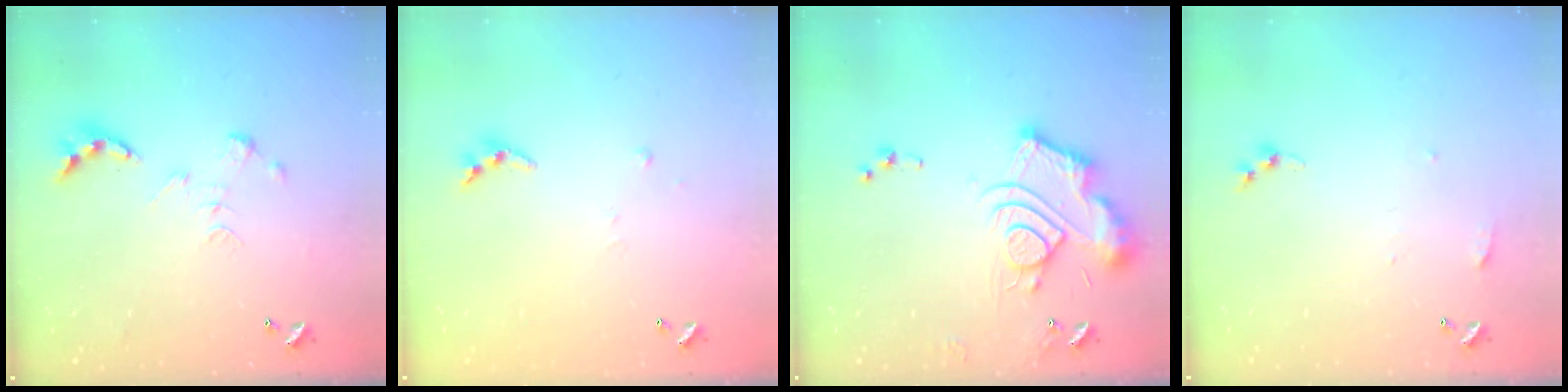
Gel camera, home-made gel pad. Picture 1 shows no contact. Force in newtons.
{"total": 4.4, "press": 4.4, "slide": 0.3}
{"total": 14.1, "press": 14.1, "slide": 1.3}
{"total": 3.8, "press": 3.8, "slide": 0.5}